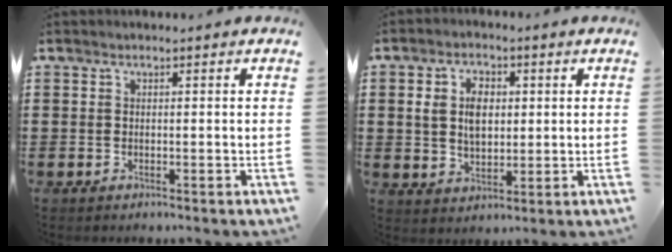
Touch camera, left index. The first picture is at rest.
{"total": 5.6, "force": [1.1, 3.8, 4.0], "torque": [-0.088, 0.009, 0.013]}